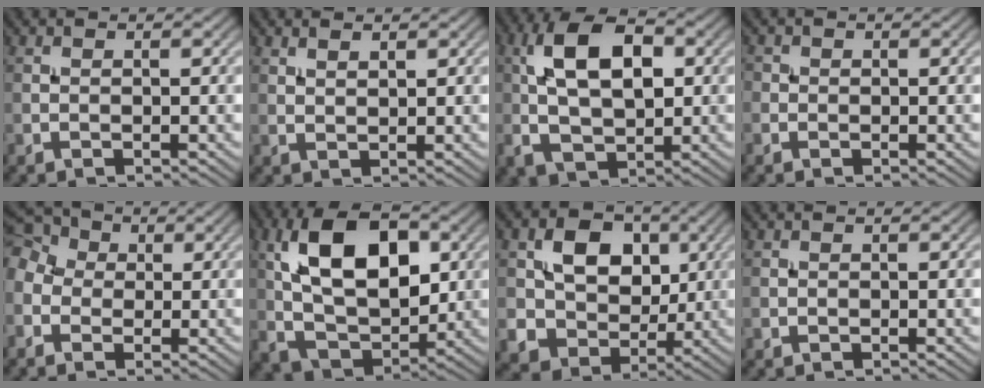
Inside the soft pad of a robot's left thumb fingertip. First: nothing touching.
{"total": 1.5, "force": [1.1, 0.6, 0.9], "torque": [-0.013, -0.007, 0.028]}
{"total": 11.0, "force": [1.4, 6.2, 9.0], "torque": [-0.178, 0.009, 0.018]}
{"total": 1.1, "force": [-0.2, 1.0, 0.0], "torque": [0.006, -0.002, -0.007]}
{"total": 8.4, "force": [0.1, 7.1, 4.5], "torque": [-0.134, 0.016, -0.021]}
{"total": 13.9, "force": [3.3, 8.2, 10.8], "torque": [-0.203, 0.005, 0.062]}
{"total": 9.3, "force": [1.6, 7.7, 5.0], "torque": [-0.104, -0.010, 0.018]}
{"total": 0.0}